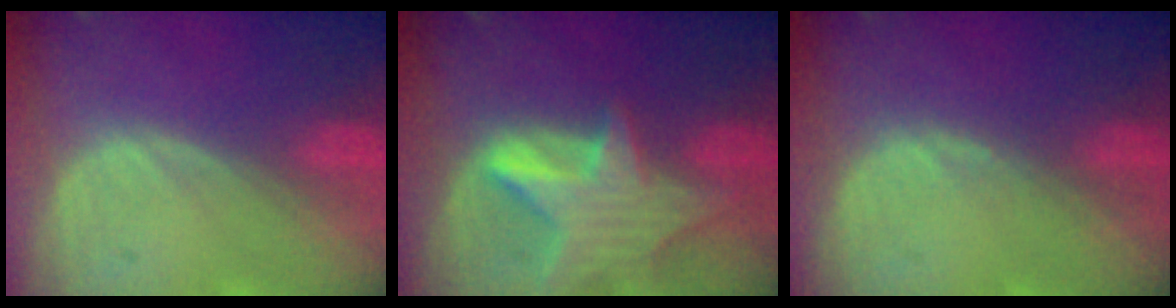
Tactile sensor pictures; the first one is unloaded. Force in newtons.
{"total": 8.4, "press": 7.5, "slide": 3.7}
{"total": 0.6, "press": 0.5, "slide": 0.3}